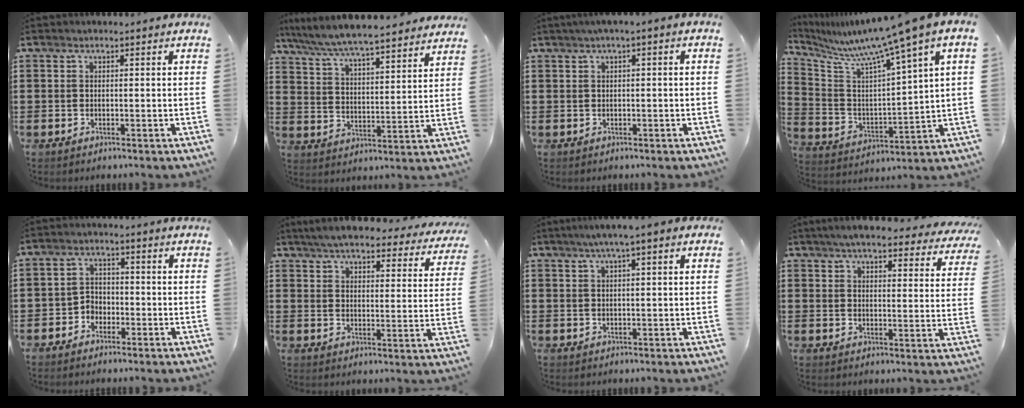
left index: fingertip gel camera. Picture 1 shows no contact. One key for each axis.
{"total": 6.7, "fx": 6.4, "fy": -0.1, "fz": 1.9, "tx": -0.065, "ty": -0.042, "tz": 0.111}
{"total": 1.4, "fx": -0.2, "fy": 0.1, "fz": 1.4, "tx": -0.021, "ty": -0.003, "tz": -0.003}
{"total": 9.0, "fx": 7.3, "fy": -1.4, "fz": 5.1, "tx": -0.131, "ty": -0.062, "tz": 0.111}
{"total": 2.8, "fx": -2.0, "fy": 1.9, "fz": 0.4, "tx": -0.017, "ty": 0.007, "tz": -0.047}
{"total": 6.2, "fx": 5.7, "fy": 0.4, "fz": 2.4, "tx": -0.070, "ty": -0.027, "tz": 0.099}
{"total": 2.8, "fx": 1.4, "fy": -0.1, "fz": 2.4, "tx": -0.049, "ty": 0.002, "tz": 0.024}
{"total": 5.9, "fx": 5.4, "fy": 0.2, "fz": 2.4, "tx": -0.066, "ty": -0.021, "tz": 0.095}